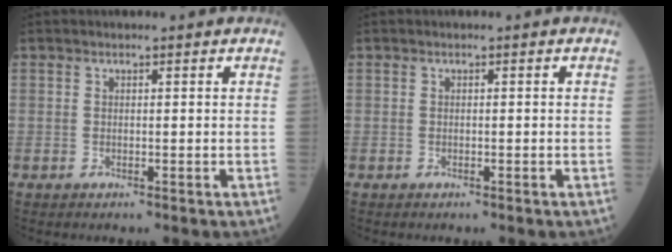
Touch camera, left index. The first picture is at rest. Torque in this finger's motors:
{"motor_torque": [0.00, 0.00, 0.00, 0.00]}